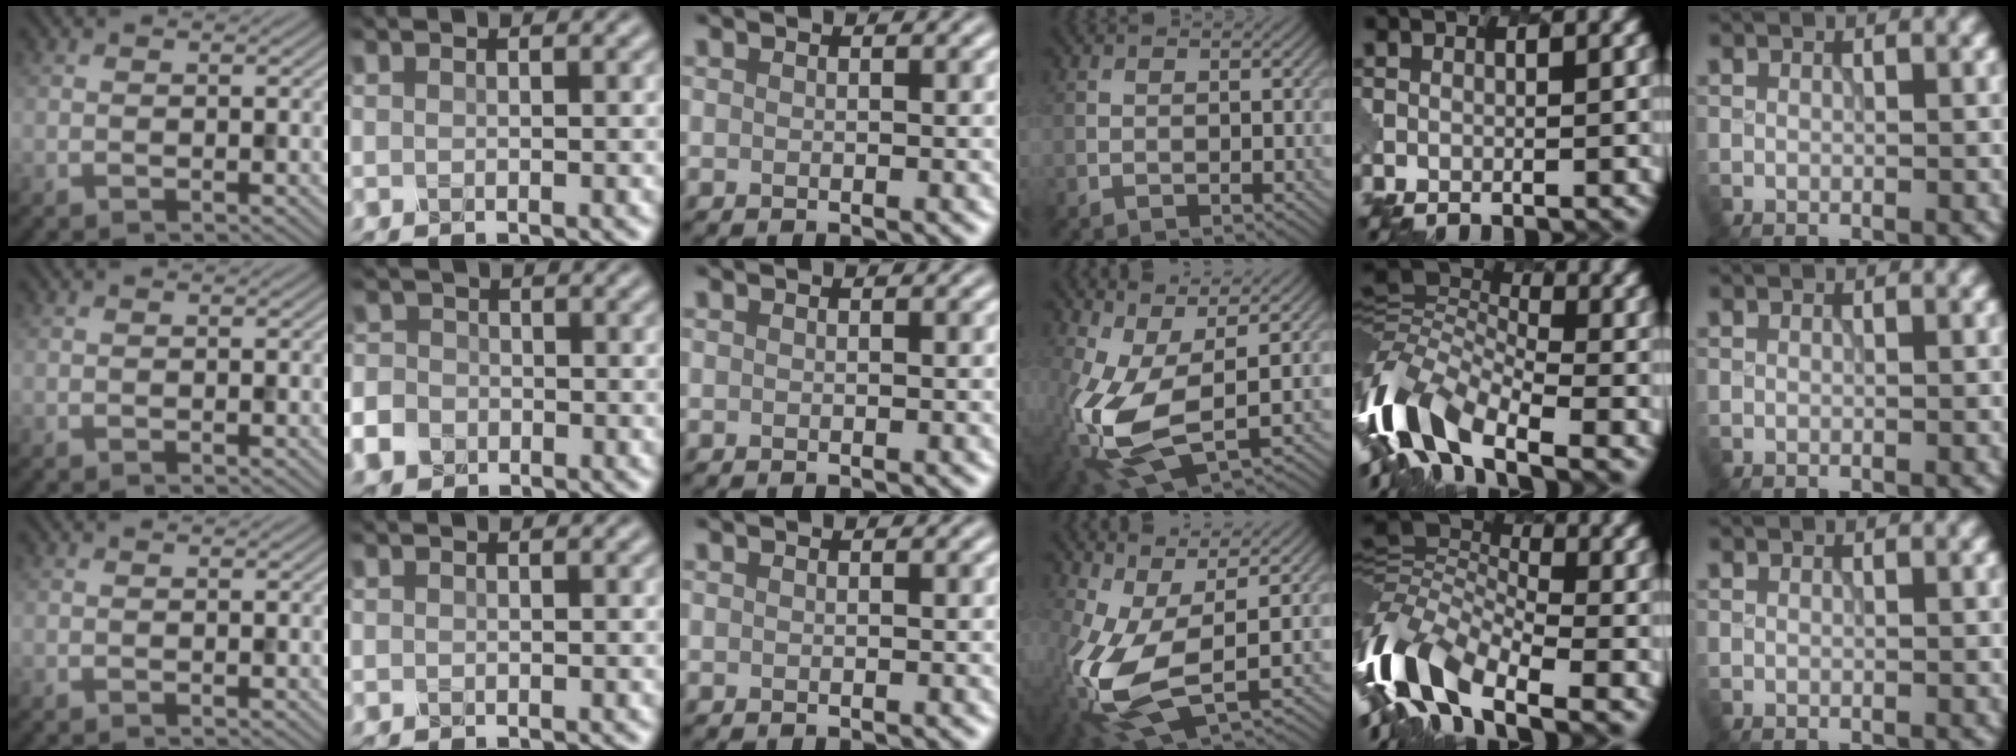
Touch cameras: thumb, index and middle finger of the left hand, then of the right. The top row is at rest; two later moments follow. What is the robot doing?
{"motion": "extract", "object": "pen bag"}